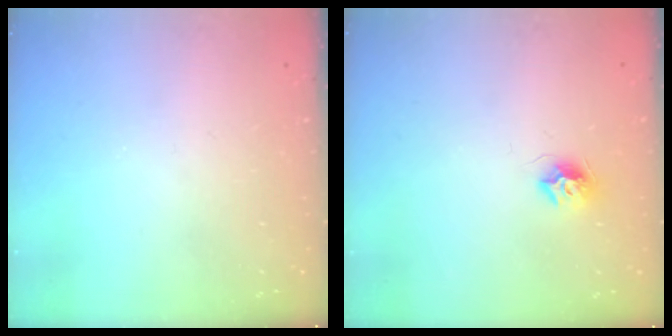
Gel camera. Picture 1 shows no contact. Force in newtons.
{"total": 7.4, "press": 7.4, "slide": 0.0}